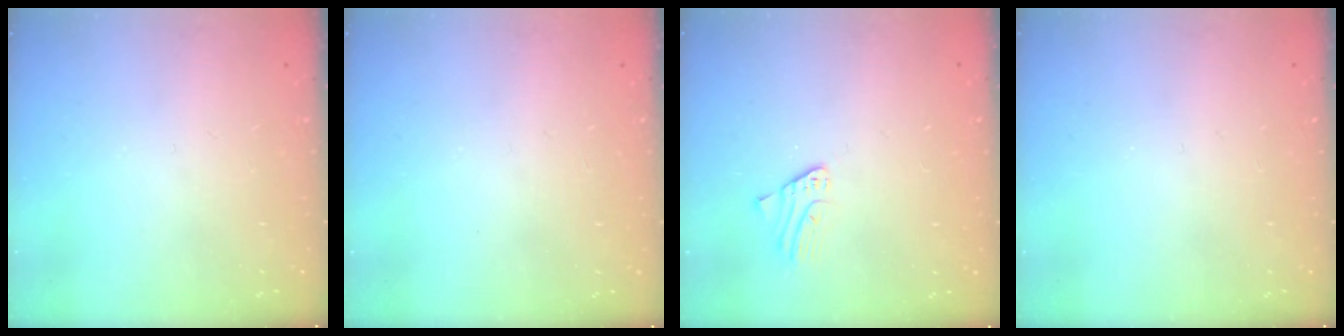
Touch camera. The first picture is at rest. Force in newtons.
{"total": 2.2, "press": 2.2, "slide": 0.2}
{"total": 2.4, "press": 2.4, "slide": 0.2}
{"total": 0.0}